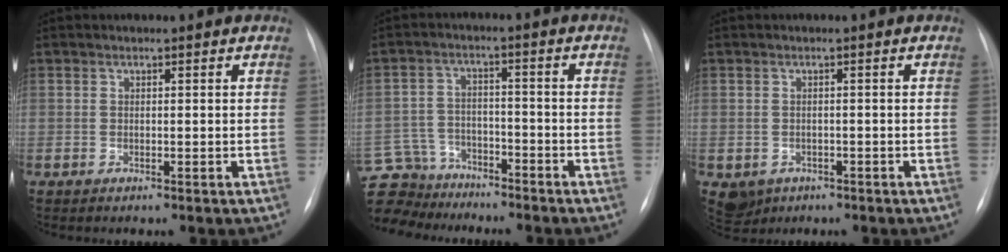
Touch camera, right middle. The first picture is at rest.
{"total": 12.7, "force": [-11.0, 5.9, 1.8], "torque": [-0.065, 0.018, -0.183]}
{"total": 3.8, "force": [-1.9, 3.1, 0.9], "torque": [-0.012, 0.000, -0.022]}